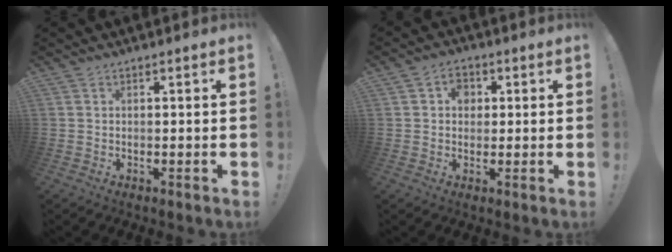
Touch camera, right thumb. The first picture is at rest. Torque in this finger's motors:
{"motor_torque": [0.14, 0.26, -0.04, 0.14, 0.00]}